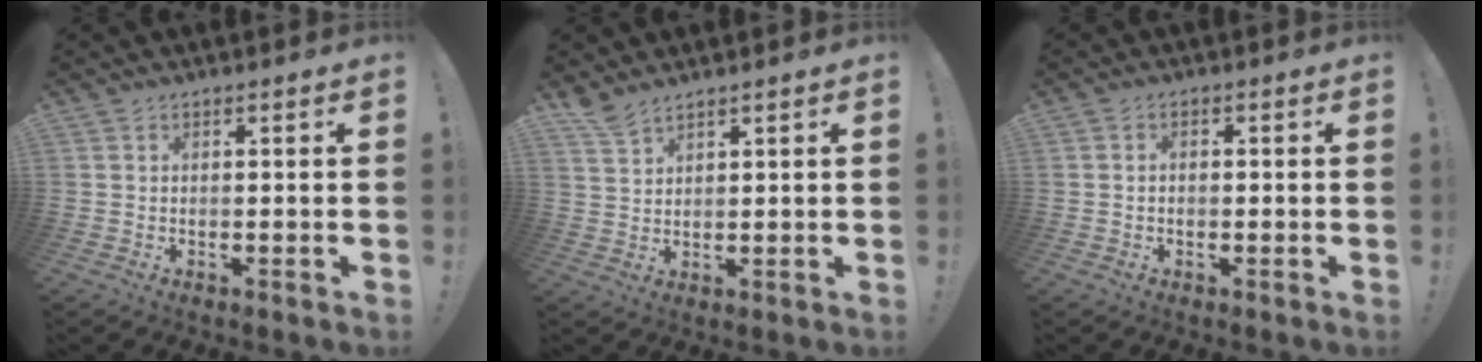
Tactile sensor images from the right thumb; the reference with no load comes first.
{"total": 4.6, "force": [4.1, 0.9, 1.9], "torque": [-0.029, -0.029, 0.075]}
{"total": 1.3, "force": [-0.5, 0.7, 0.9], "torque": [-0.019, 0.005, -0.010]}